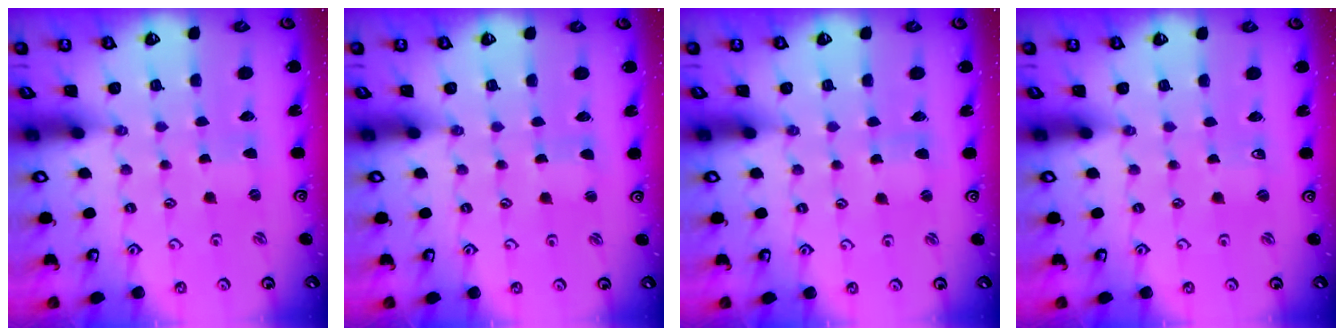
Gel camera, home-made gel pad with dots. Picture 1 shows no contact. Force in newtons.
{"total": 1.2, "press": 1.2, "slide": 0.0}
{"total": 2.2, "press": 2.1, "slide": 0.3}
{"total": 2.0, "press": 2.0, "slide": 0.4}